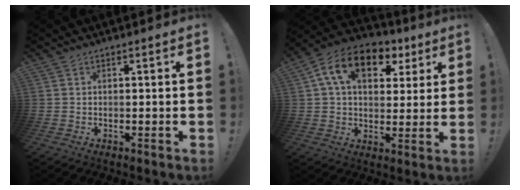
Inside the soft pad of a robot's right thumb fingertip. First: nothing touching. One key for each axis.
{"total": 15.1, "fx": 6.1, "fy": 9.8, "fz": 9.7, "tx": -0.156, "ty": -0.014, "tz": 0.111}